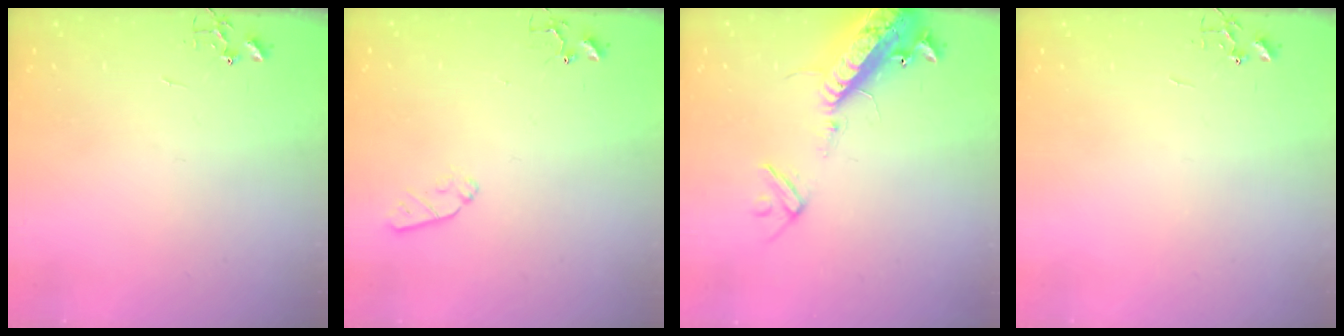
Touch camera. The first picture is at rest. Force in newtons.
{"total": 5.2, "press": 5.1, "slide": 0.7}
{"total": 16.4, "press": 16.1, "slide": 3.1}
{"total": 0.0}